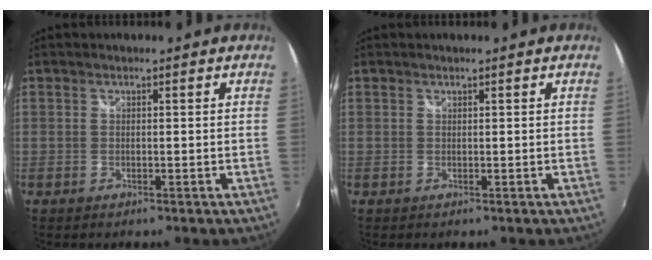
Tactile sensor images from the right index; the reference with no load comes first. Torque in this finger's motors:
{"motor_torque": [0.16, 0.14, 0.03, 0.01]}